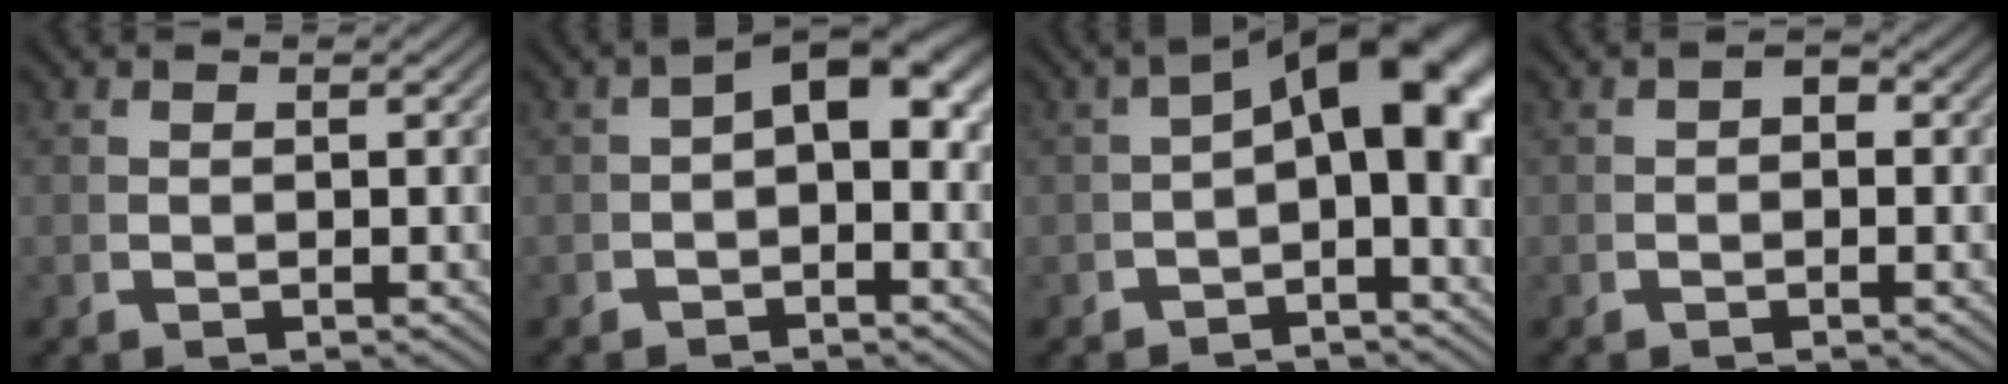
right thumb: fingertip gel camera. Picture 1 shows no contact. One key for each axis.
{"total": 5.0, "fx": -0.1, "fy": 2.9, "fz": 4.1, "tx": -0.056, "ty": -0.006, "tz": 0.002}
{"total": 8.1, "fx": 0.0, "fy": 3.7, "fz": 7.2, "tx": -0.093, "ty": -0.004, "tz": 0.003}
{"total": 0.8, "fx": -0.3, "fy": 0.5, "fz": 0.5, "tx": -0.006, "ty": -0.003, "tz": -0.006}